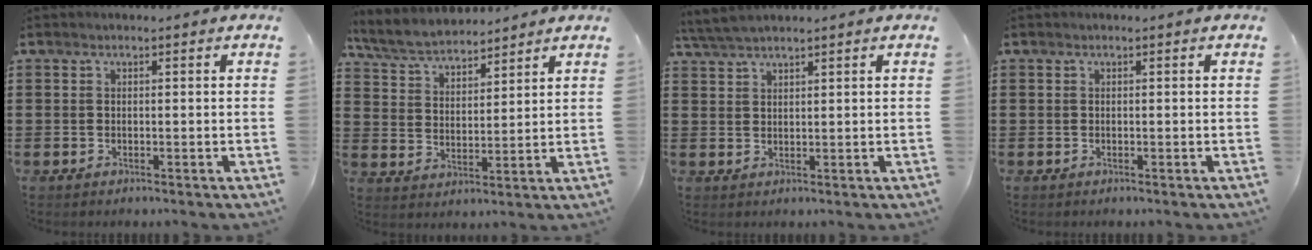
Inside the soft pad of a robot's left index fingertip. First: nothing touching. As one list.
[{"total": 6.1, "force": [5.7, 1.3, 1.7], "torque": [-0.057, -0.019, 0.103]}, {"total": 3.0, "force": [2.7, 0.2, 1.1], "torque": [-0.030, 0.001, 0.053]}, {"total": 0.0}]